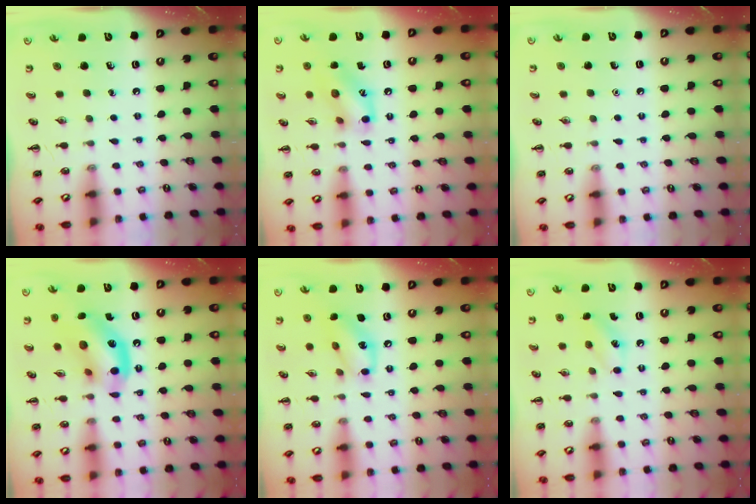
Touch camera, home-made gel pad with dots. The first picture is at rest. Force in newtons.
{"total": 12.4, "press": 12.4, "slide": 0.8}
{"total": 1.6, "press": 1.6, "slide": 0.1}
{"total": 13.8, "press": 13.6, "slide": 2.8}
{"total": 11.4, "press": 11.2, "slide": 1.9}
{"total": 7.6, "press": 7.3, "slide": 1.9}